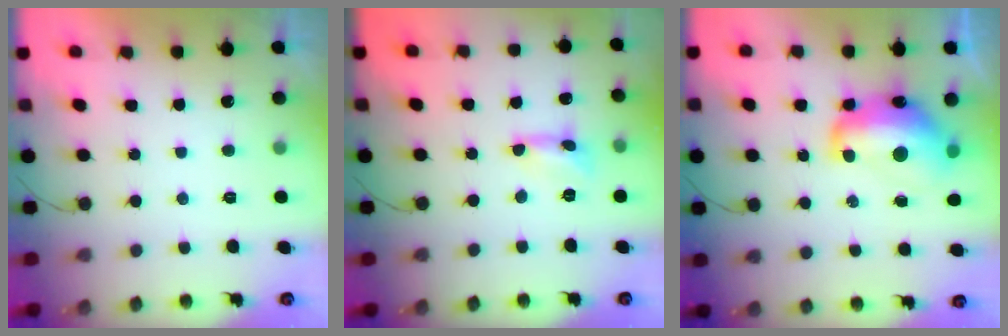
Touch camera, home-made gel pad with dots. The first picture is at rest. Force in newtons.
{"total": 1.7, "press": 1.7, "slide": 0.1}
{"total": 15.3, "press": 15.3, "slide": 1.0}